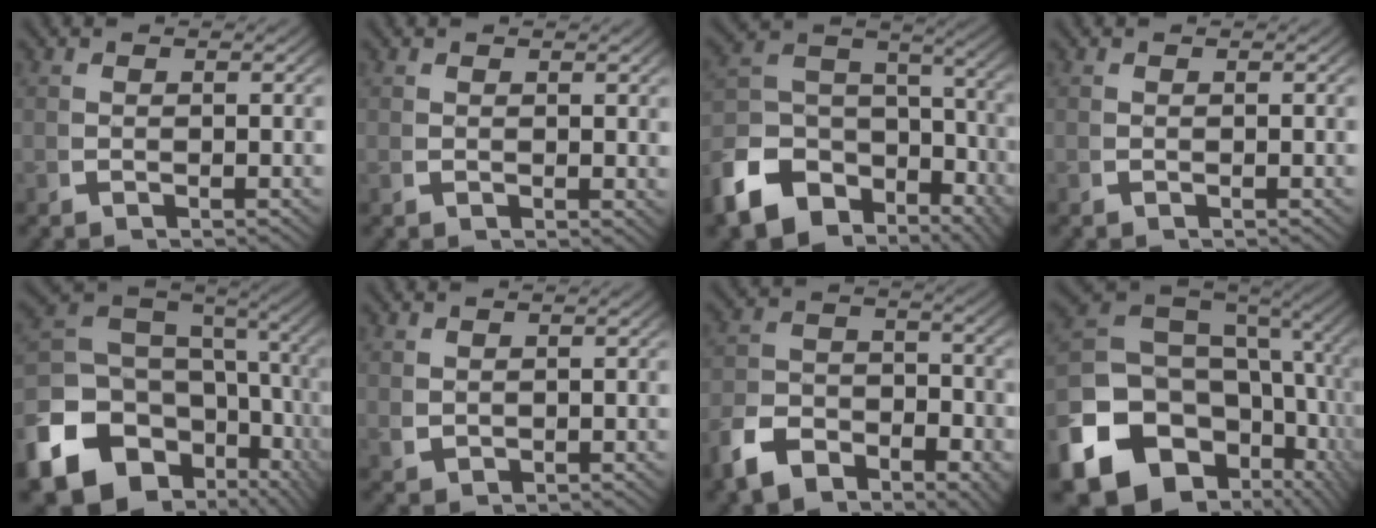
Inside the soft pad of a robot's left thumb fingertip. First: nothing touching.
{"total": 0.7, "force": [0.7, 0.3, 0.1], "torque": [0.000, -0.004, 0.013]}
{"total": 12.7, "force": [-4.0, 8.9, 8.2], "torque": [-0.164, -0.051, -0.047]}
{"total": 0.0}
{"total": 16.5, "force": [-3.8, 11.6, 11.0], "torque": [-0.199, -0.055, -0.045]}
{"total": 1.0, "force": [0.6, 0.7, 0.3], "torque": [-0.007, -0.005, 0.022]}
{"total": 6.1, "force": [-3.6, 4.0, 2.7], "torque": [-0.040, -0.023, -0.056]}
{"total": 18.4, "force": [-3.7, 13.1, 12.4], "torque": [-0.235, -0.048, -0.046]}